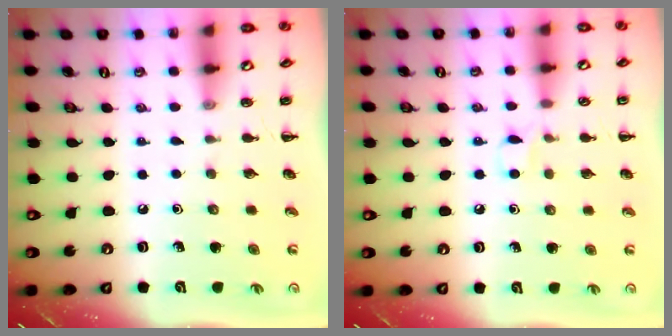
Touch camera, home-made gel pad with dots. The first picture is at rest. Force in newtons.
{"total": 4.1, "press": 4.0, "slide": 1.0}